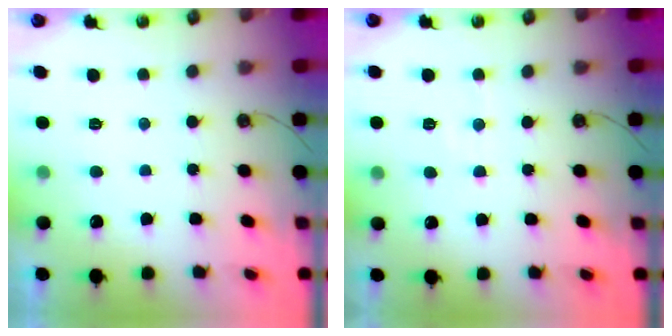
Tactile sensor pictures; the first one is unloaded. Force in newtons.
{"total": 4.3, "press": 4.2, "slide": 0.6}